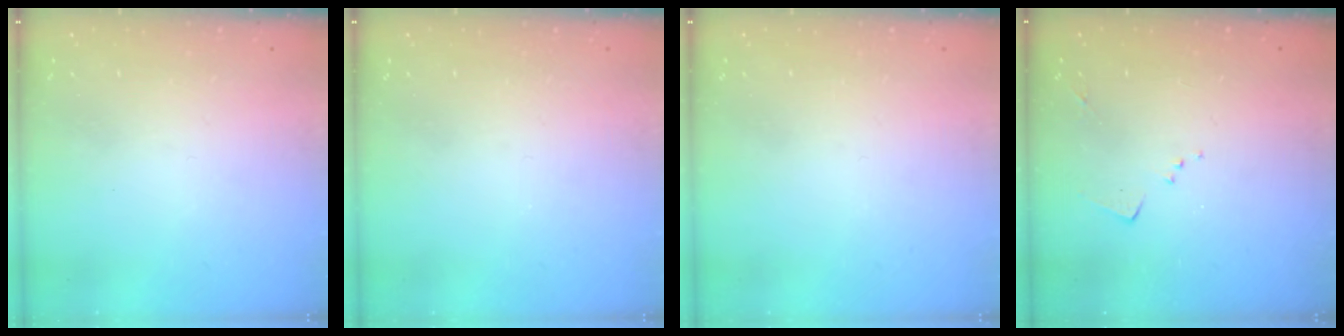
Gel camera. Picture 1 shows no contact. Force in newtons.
{"total": 0.0}
{"total": 0.0}
{"total": 6.3, "press": 6.2, "slide": 0.9}